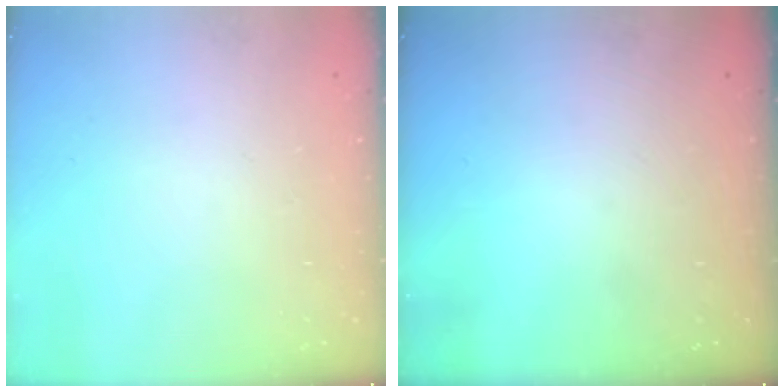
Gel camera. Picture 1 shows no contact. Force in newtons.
{"total": 0.0}